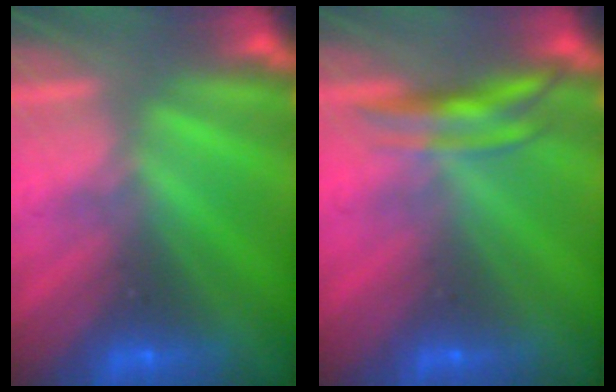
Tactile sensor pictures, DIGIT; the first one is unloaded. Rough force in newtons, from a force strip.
{"total": 3.9}